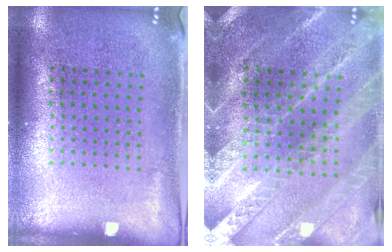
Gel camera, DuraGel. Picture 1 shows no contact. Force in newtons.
{"total": 2.4, "press": 2.4, "slide": 0.2}